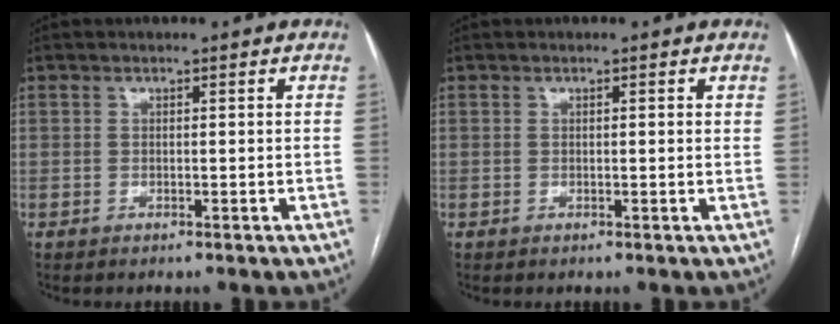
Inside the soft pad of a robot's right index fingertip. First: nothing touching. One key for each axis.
{"total": 1.0, "fx": 0.5, "fy": 0.2, "fz": 0.8, "tx": -0.017, "ty": 0.002, "tz": 0.005}